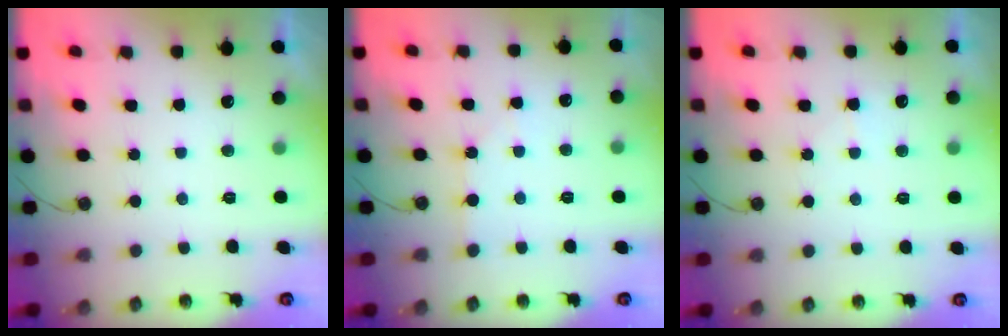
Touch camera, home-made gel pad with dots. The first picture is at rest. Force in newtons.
{"total": 0.9, "press": 0.9, "slide": 0.1}
{"total": 6.5, "press": 6.4, "slide": 0.7}